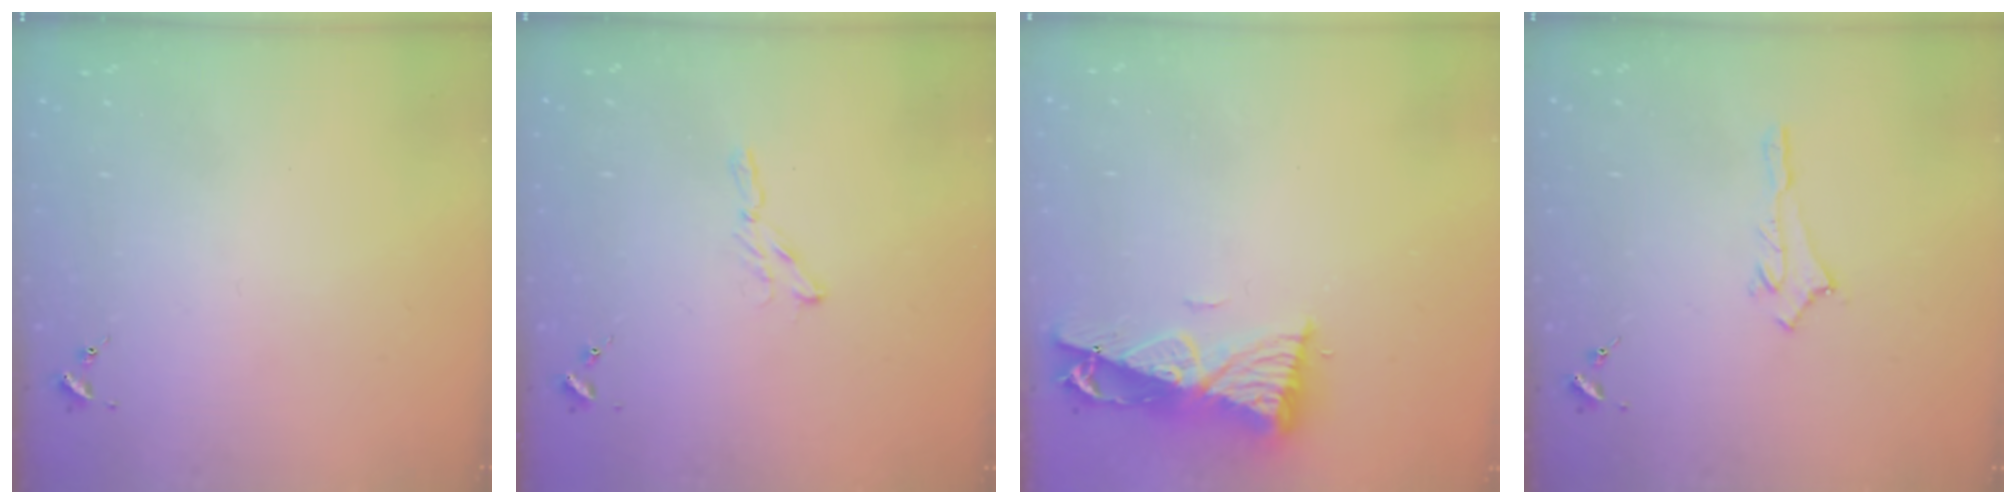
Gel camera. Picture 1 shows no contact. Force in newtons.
{"total": 2.9, "press": 2.9, "slide": 0.3}
{"total": 9.3, "press": 9.2, "slide": 1.3}
{"total": 2.6, "press": 2.6, "slide": 0.4}